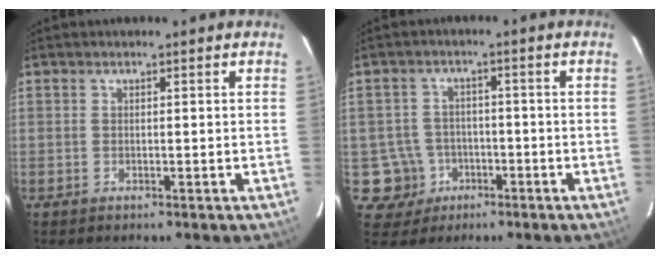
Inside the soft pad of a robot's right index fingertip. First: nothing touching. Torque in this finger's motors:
{"motor_torque": [0.06, -0.12, -0.43, -0.19]}